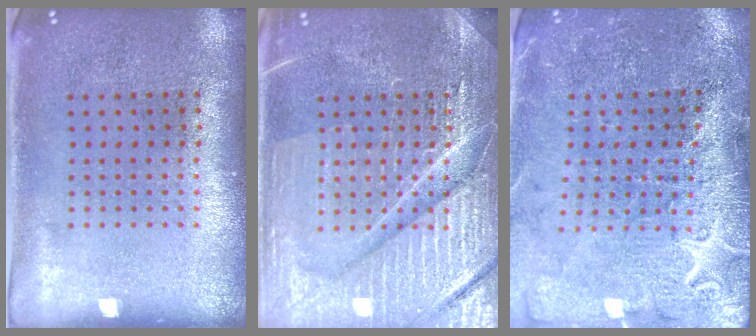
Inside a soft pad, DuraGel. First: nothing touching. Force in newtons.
{"total": 7.6, "press": 7.5, "slide": 1.0}
{"total": 3.1, "press": 3.1, "slide": 0.5}